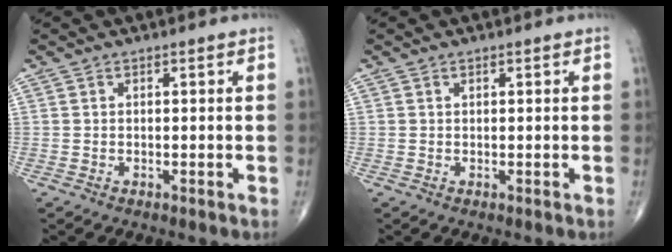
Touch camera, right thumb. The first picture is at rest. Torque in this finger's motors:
{"motor_torque": [-0.12, 0.17, 0.11, 0.22, 0.02]}